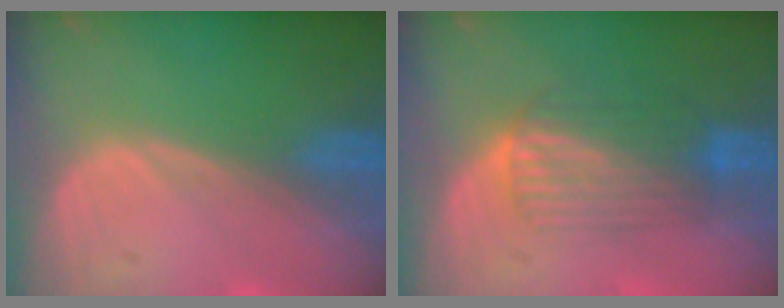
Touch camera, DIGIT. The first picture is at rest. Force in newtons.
{"total": 6.7, "press": 6.3, "slide": 2.3}